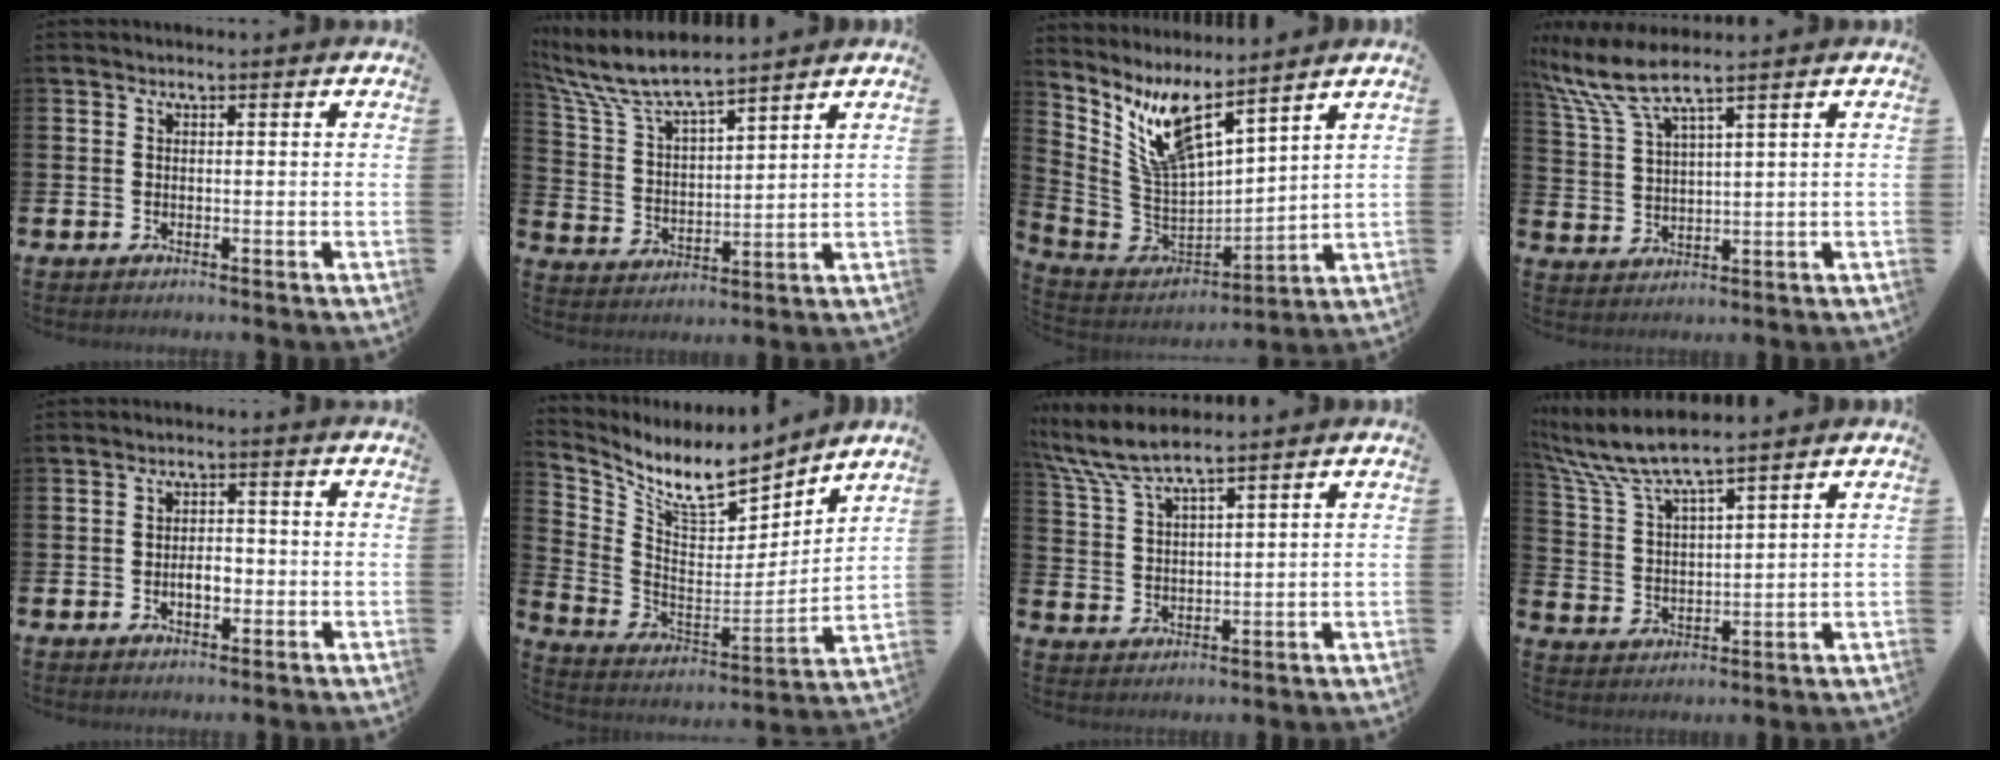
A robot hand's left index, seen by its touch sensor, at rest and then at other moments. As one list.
[{"total": 8.0, "force": [7.5, 1.2, 2.7], "torque": [-0.089, -0.040, 0.132]}, {"total": 9.0, "force": [6.5, 2.7, 5.6], "torque": [-0.145, -0.044, 0.114]}, {"total": 7.5, "force": [6.1, 0.9, 4.2], "torque": [-0.109, -0.015, 0.110]}, {"total": 2.7, "force": [-0.7, 1.6, 2.2], "torque": [-0.024, -0.003, -0.017]}, {"total": 9.7, "force": [8.6, 2.7, 3.7], "torque": [-0.109, -0.061, 0.150]}, {"total": 6.8, "force": [6.2, 0.8, 2.7], "torque": [-0.080, -0.021, 0.112]}, {"total": 7.5, "force": [6.9, 0.5, 2.9], "torque": [-0.088, -0.034, 0.121]}]